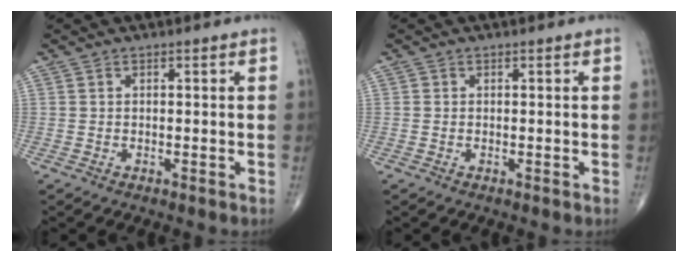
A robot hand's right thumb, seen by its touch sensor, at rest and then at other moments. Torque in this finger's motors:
{"motor_torque": [-0.23, -0.03, 0.19, 0.08, 0.00]}